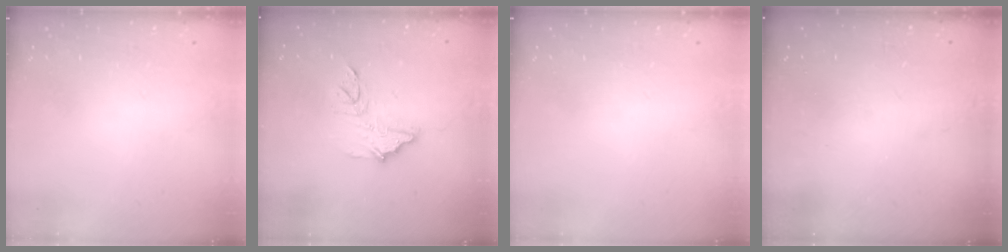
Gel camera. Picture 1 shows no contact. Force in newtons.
{"total": 11.0, "press": 11.0, "slide": 0.9}
{"total": 0.0}
{"total": 3.3, "press": 3.3, "slide": 0.2}